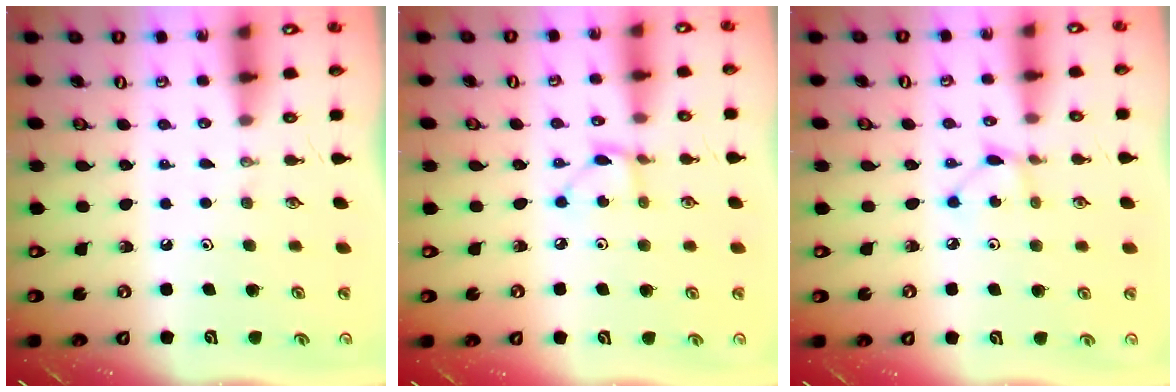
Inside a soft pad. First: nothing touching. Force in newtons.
{"total": 2.6, "press": 2.6, "slide": 0.1}
{"total": 2.2, "press": 2.2, "slide": 0.1}